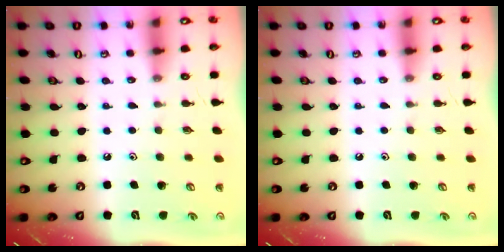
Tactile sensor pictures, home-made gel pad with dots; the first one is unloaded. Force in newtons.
{"total": 0.0}